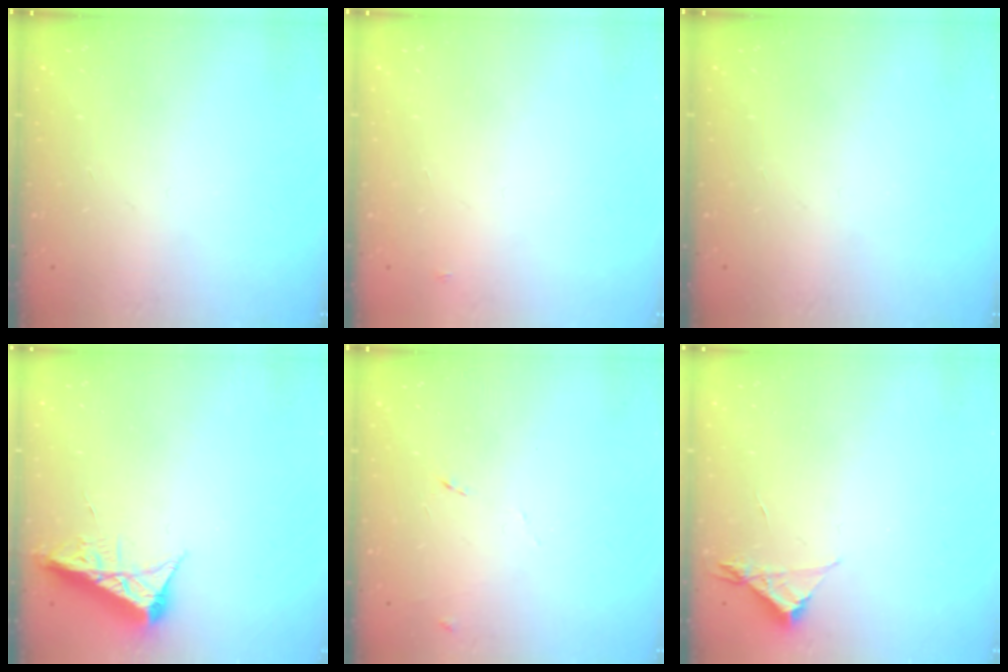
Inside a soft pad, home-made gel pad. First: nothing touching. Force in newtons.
{"total": 2.6, "press": 2.6, "slide": 0.2}
{"total": 0.0}
{"total": 7.7, "press": 7.6, "slide": 1.0}
{"total": 4.7, "press": 4.7, "slide": 0.6}
{"total": 3.5, "press": 3.5, "slide": 0.4}